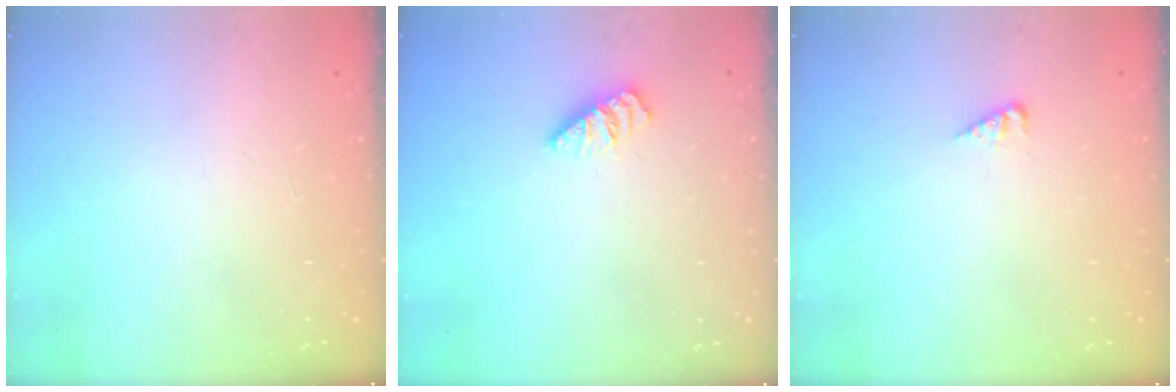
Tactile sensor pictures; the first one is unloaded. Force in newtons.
{"total": 0.0}
{"total": 2.9, "press": 2.9, "slide": 0.4}